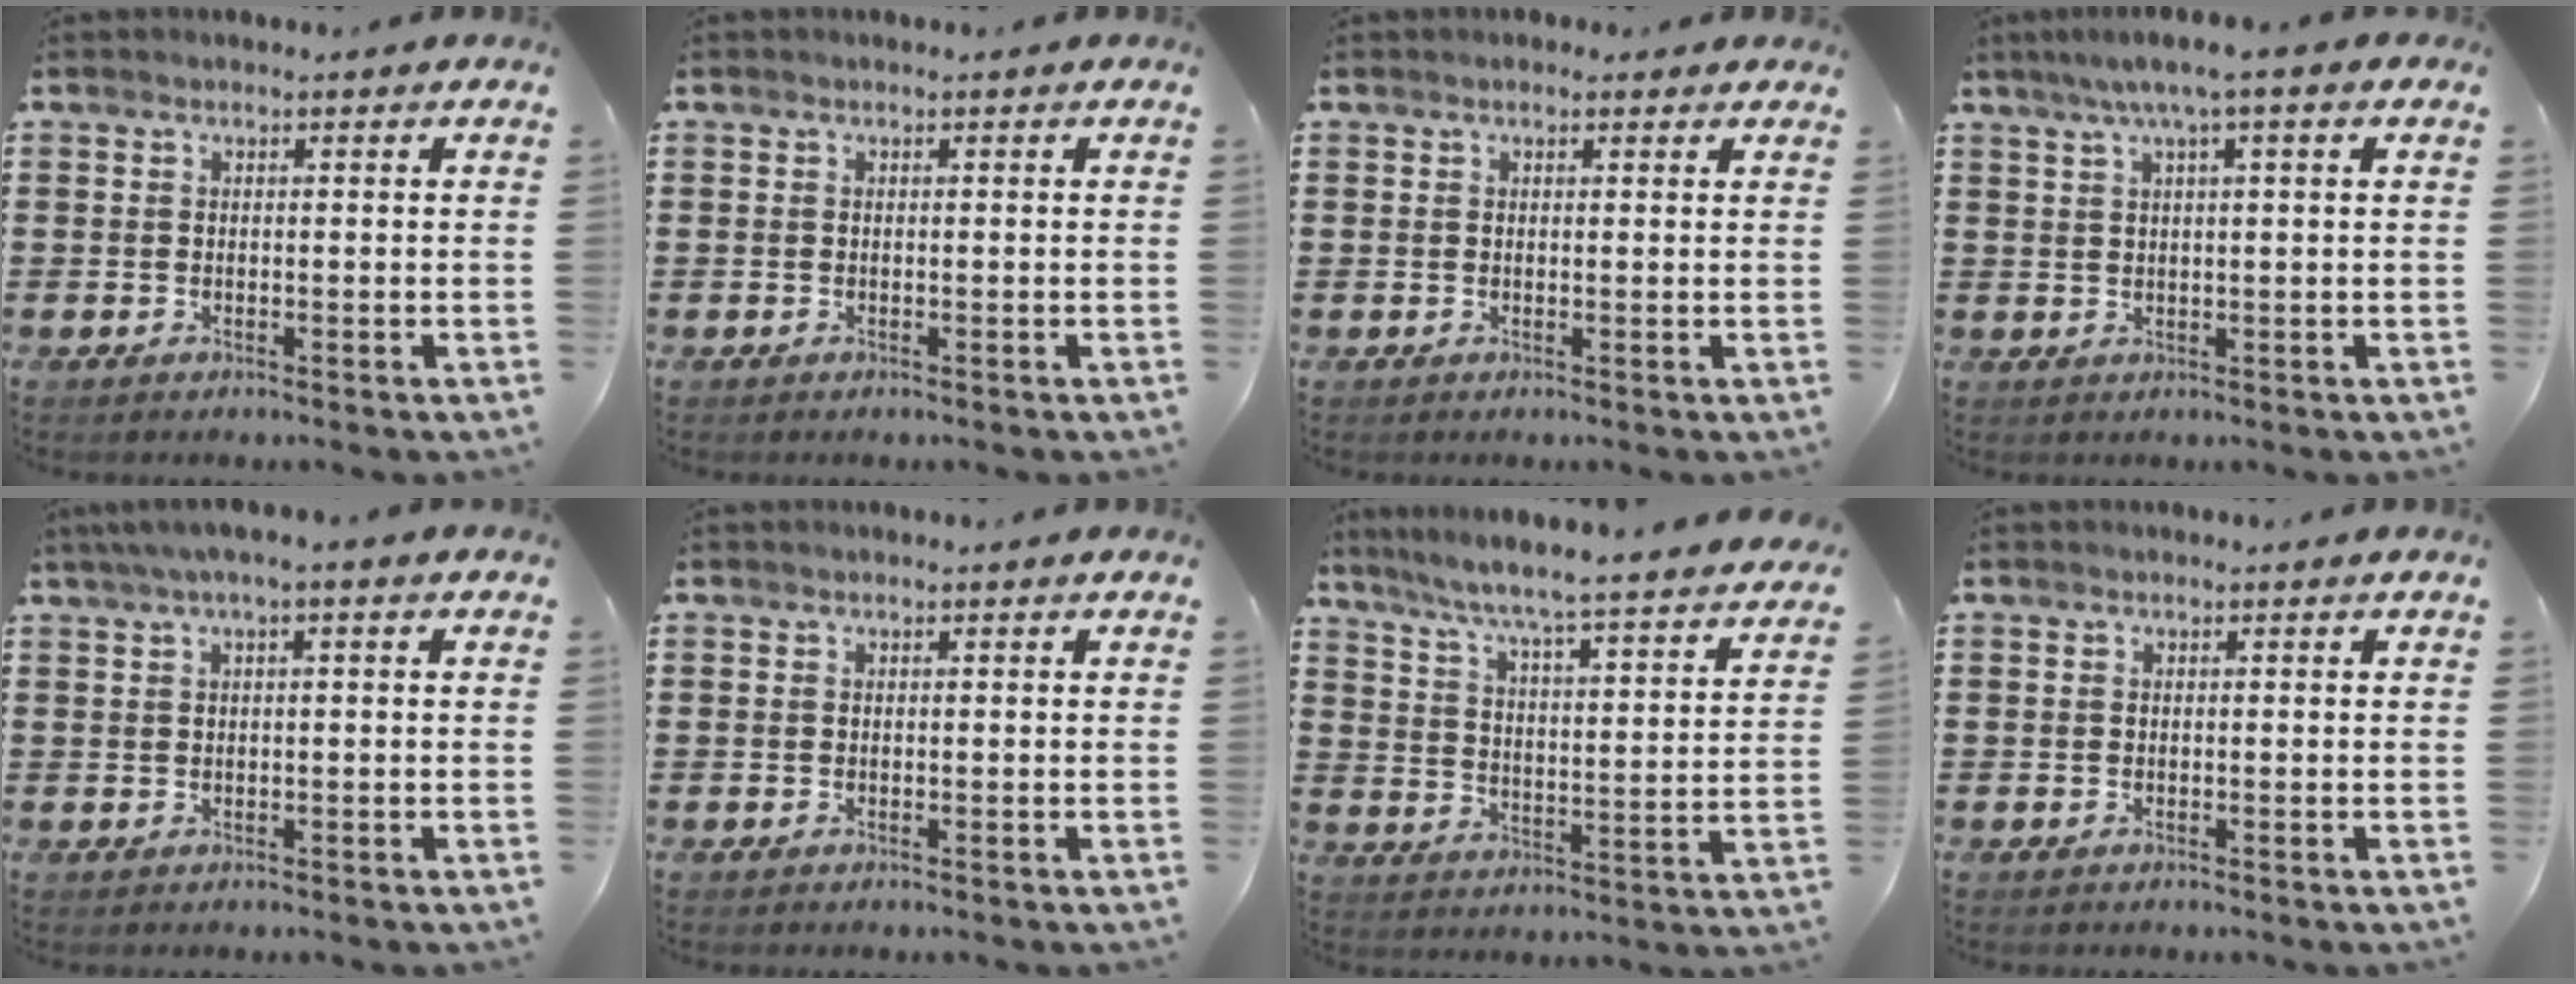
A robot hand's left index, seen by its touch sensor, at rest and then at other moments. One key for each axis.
{"total": 0.0}
{"total": 1.1, "fx": 0.8, "fy": 0.5, "fz": 0.5, "tx": -0.010, "ty": 0.004, "tz": 0.015}
{"total": 3.8, "fx": 1.8, "fy": 0.0, "fz": 3.3, "tx": -0.067, "ty": 0.004, "tz": 0.028}
{"total": 2.0, "fx": 0.1, "fy": 0.1, "fz": 2.0, "tx": -0.033, "ty": -0.001, "tz": 0.001}
{"total": 0.0}
{"total": 5.3, "fx": 4.7, "fy": -1.2, "fz": 2.0, "tx": -0.062, "ty": -0.050, "tz": 0.068}
{"total": 0.0}